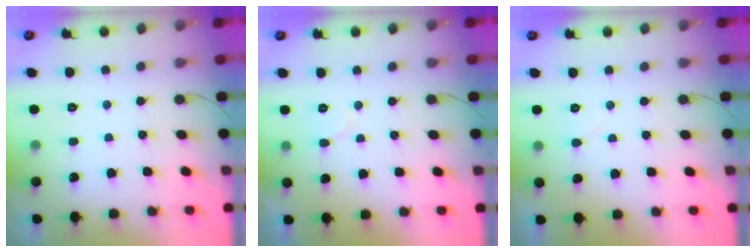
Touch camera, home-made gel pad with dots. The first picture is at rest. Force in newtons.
{"total": 5.3, "press": 5.2, "slide": 0.6}
{"total": 2.9, "press": 2.9, "slide": 0.2}